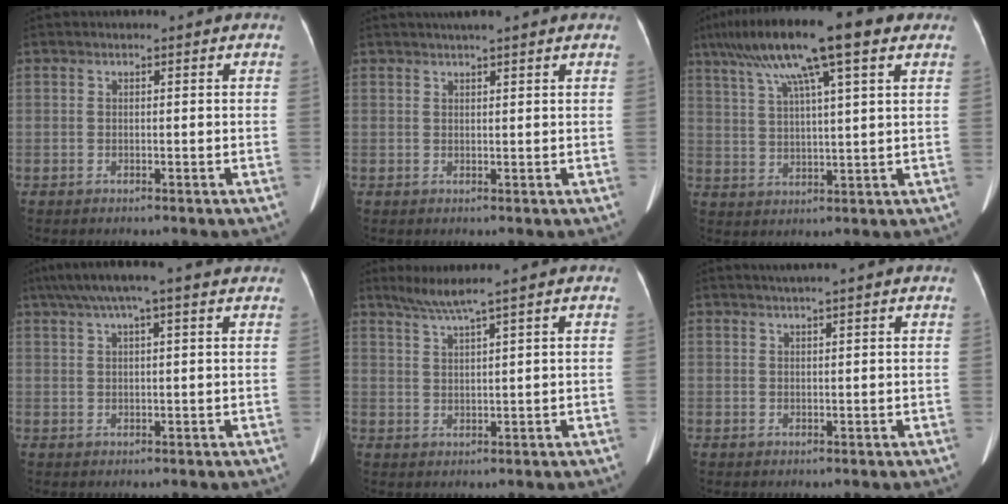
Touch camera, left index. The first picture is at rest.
{"total": 4.9, "force": [4.0, -0.1, 2.7], "torque": [-0.039, 0.029, 0.058]}
{"total": 16.1, "force": [9.7, 1.6, 12.7], "torque": [-0.224, 0.048, 0.157]}
{"total": 11.1, "force": [8.7, 0.6, 6.9], "torque": [-0.120, 0.053, 0.118]}
{"total": 3.8, "force": [2.9, -1.4, 1.9], "torque": [-0.045, 0.000, 0.063]}
{"total": 4.0, "force": [3.3, -0.7, 2.2], "torque": [-0.029, 0.021, 0.043]}